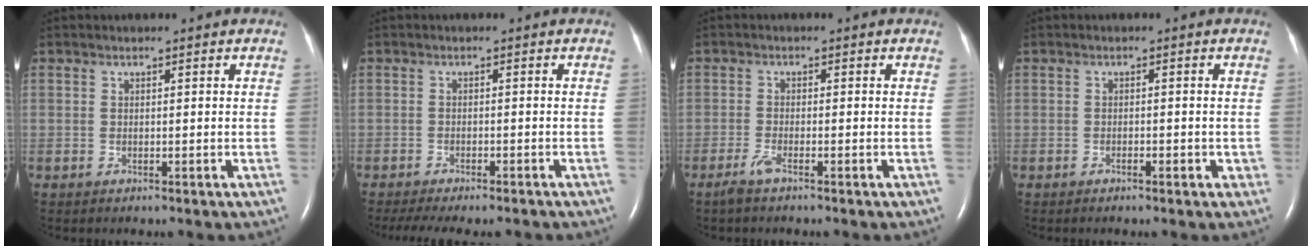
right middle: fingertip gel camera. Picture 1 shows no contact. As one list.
[{"total": 10.3, "force": [-8.8, 2.2, 4.8], "torque": [-0.075, -0.012, -0.119]}, {"total": 2.0, "force": [-1.5, 0.0, 1.3], "torque": [-0.040, -0.006, -0.035]}, {"total": 1.4, "force": [-0.6, 0.6, 1.1], "torque": [-0.016, 0.002, -0.007]}]